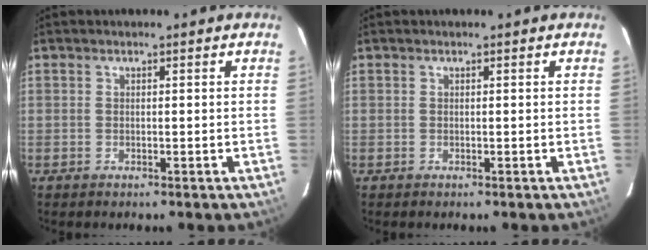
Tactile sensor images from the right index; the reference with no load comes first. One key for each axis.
{"total": 0.0}